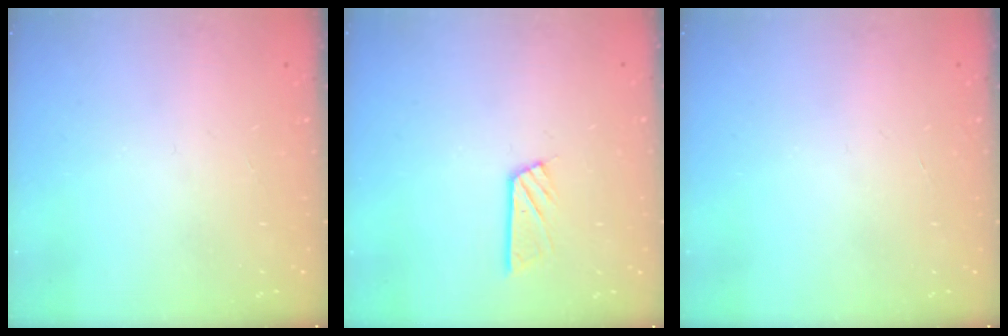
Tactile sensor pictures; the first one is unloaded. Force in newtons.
{"total": 7.0, "press": 7.0, "slide": 0.2}
{"total": 0.0}